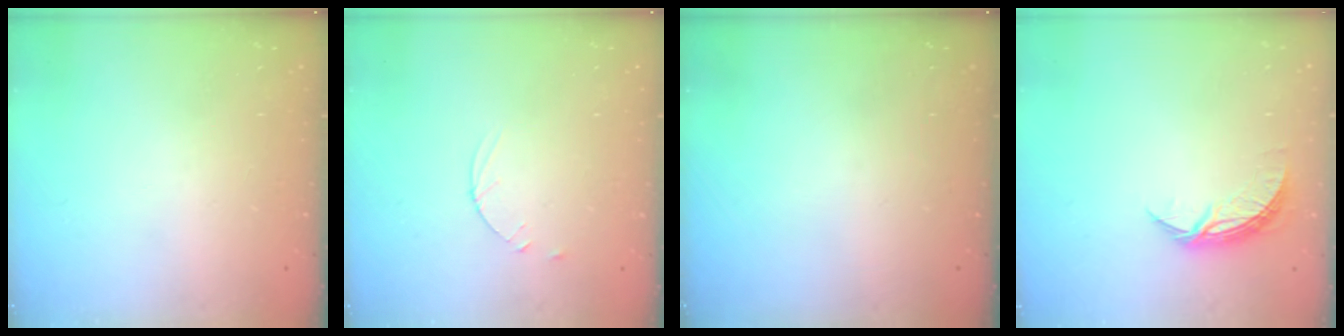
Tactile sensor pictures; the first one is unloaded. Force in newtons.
{"total": 4.5, "press": 4.4, "slide": 0.4}
{"total": 0.0}
{"total": 6.7, "press": 6.7, "slide": 0.4}